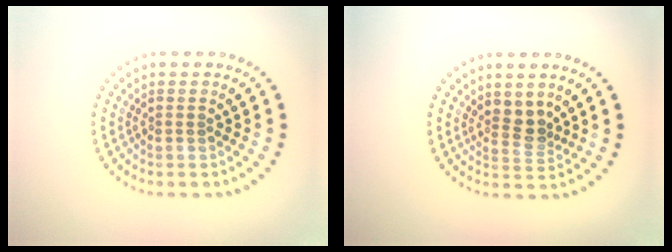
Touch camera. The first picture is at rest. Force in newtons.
{"total": 2.2, "press": 1.7, "slide": 1.4}